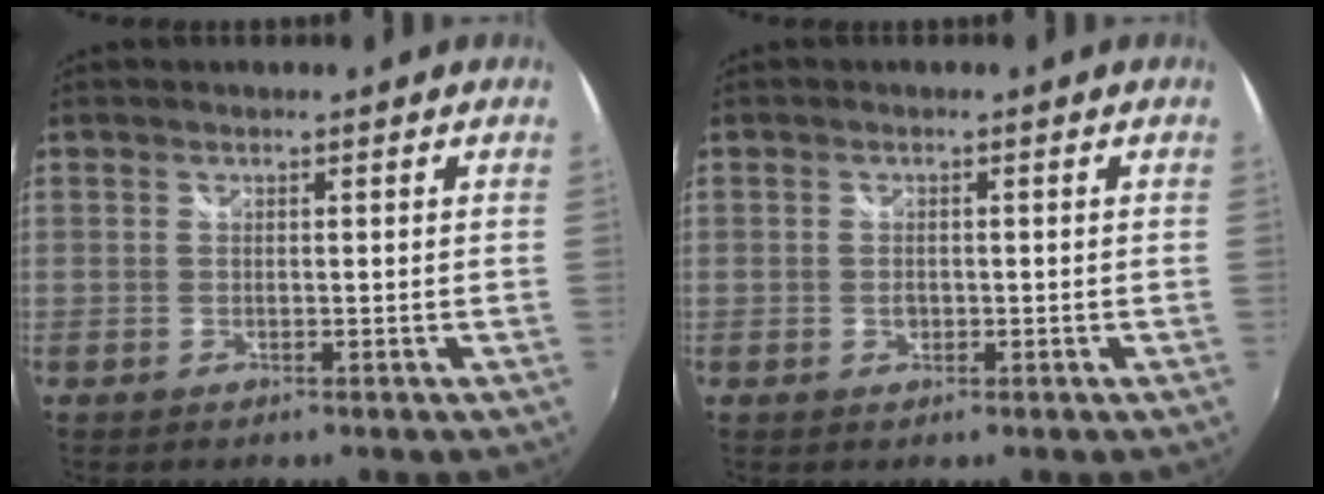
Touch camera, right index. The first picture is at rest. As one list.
[{"total": 1.5, "force": [-0.3, 1.1, 0.9], "torque": [-0.016, 0.000, -0.006]}]